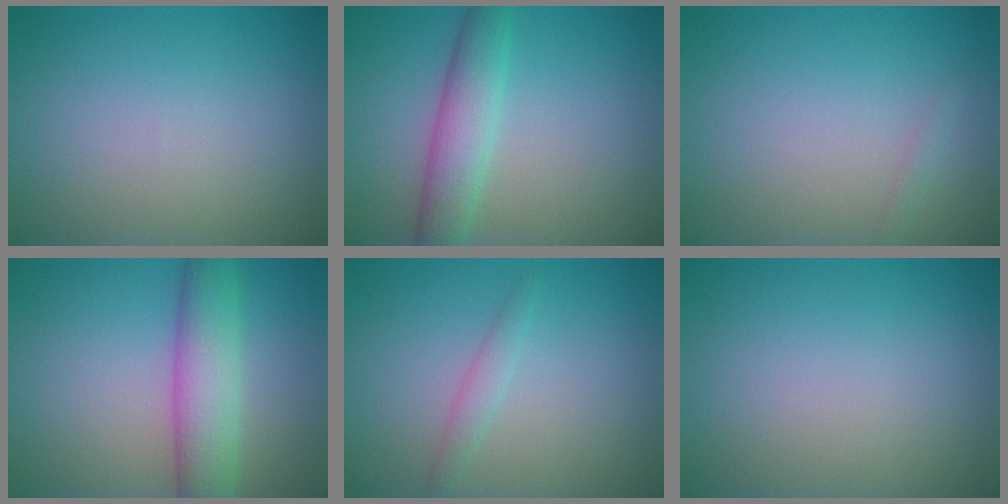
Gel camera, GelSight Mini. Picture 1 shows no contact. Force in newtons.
{"total": 4.0, "press": 4.0, "slide": 0.1}
{"total": 0.6, "press": 0.6, "slide": 0.0}
{"total": 5.5, "press": 5.5, "slide": 0.2}
{"total": 1.2, "press": 1.2, "slide": 0.1}
{"total": 0.0}